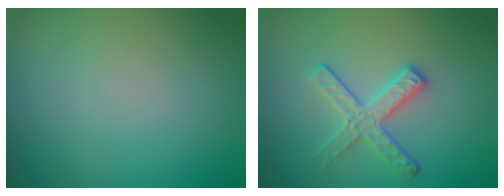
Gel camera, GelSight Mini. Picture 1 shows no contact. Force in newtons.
{"total": 2.8, "press": 2.7, "slide": 0.7}